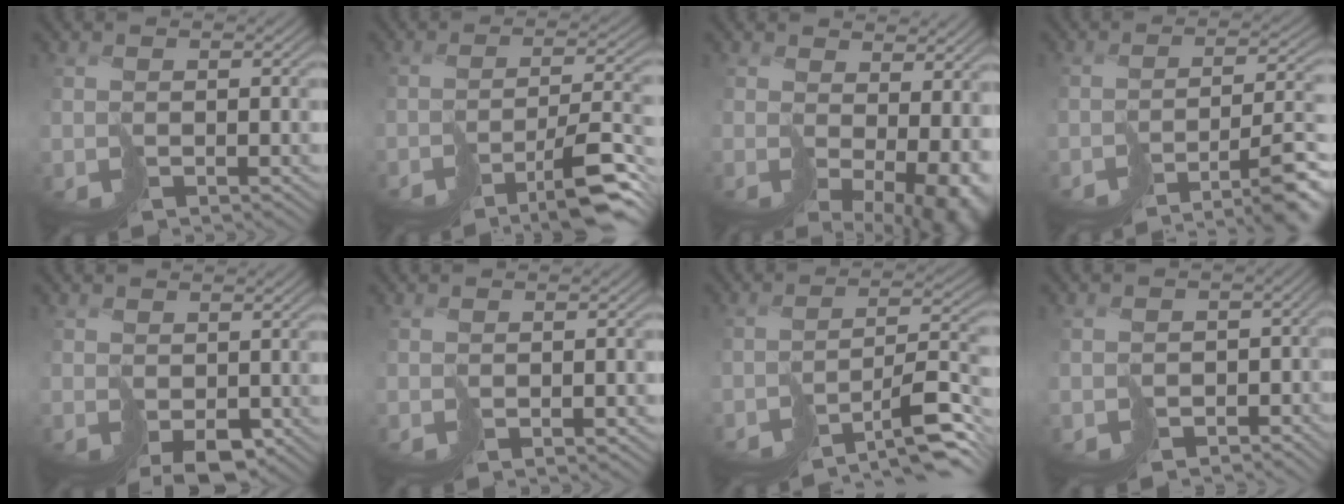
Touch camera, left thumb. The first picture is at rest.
{"total": 8.2, "force": [-5.8, 1.0, 5.7], "torque": [-0.079, 0.001, -0.096]}
{"total": 10.2, "force": [-0.9, 5.5, 8.5], "torque": [-0.153, -0.041, 0.037]}
{"total": 10.1, "force": [-7.3, 2.2, 6.7], "torque": [-0.102, -0.011, -0.101]}
{"total": 3.1, "force": [-0.5, 2.3, 2.1], "torque": [-0.041, -0.008, 0.000]}
{"total": 1.3, "force": [-1.1, 0.1, 0.6], "torque": [-0.004, 0.001, -0.015]}
{"total": 8.8, "force": [-7.1, 1.2, 5.1], "torque": [-0.071, 0.000, -0.119]}
{"total": 4.0, "force": [-2.7, 2.8, 1.0], "torque": [-0.007, -0.021, -0.040]}